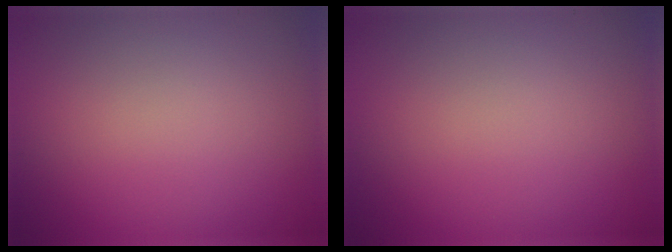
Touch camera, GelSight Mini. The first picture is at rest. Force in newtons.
{"total": 0.0}